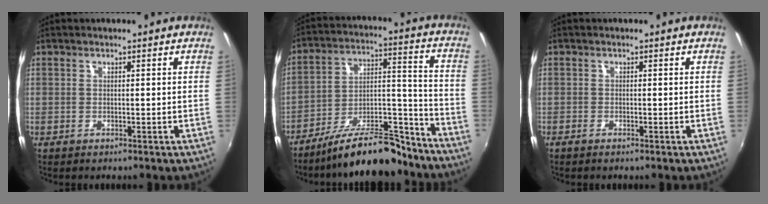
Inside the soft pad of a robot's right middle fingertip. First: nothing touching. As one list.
[{"total": 18.5, "force": [-15.1, 5.0, 9.3], "torque": [-0.153, 0.021, -0.224]}, {"total": 0.8, "force": [-0.7, 0.0, 0.4], "torque": [-0.008, -0.003, -0.015]}]